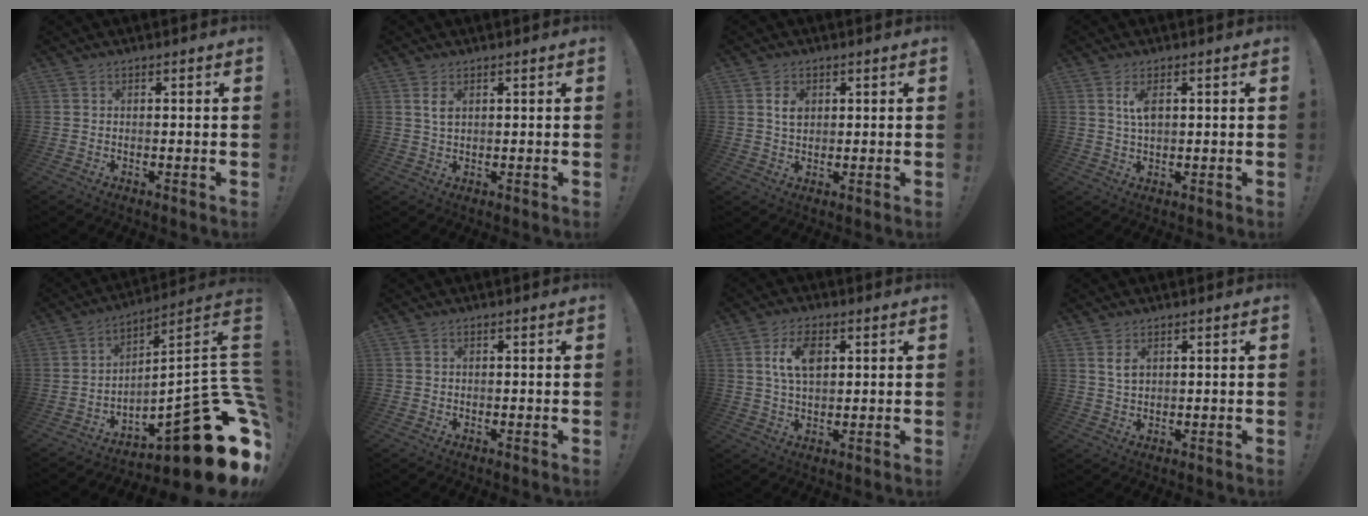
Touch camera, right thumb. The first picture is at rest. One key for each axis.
{"total": 2.9, "fx": 1.2, "fy": 1.4, "fz": 2.2, "tx": -0.034, "ty": -0.003, "tz": 0.017}
{"total": 4.2, "fx": 1.2, "fy": 3.2, "fz": 2.5, "tx": -0.033, "ty": -0.001, "tz": 0.019}
{"total": 4.3, "fx": 1.5, "fy": 1.8, "fz": 3.6, "tx": -0.059, "ty": -0.003, "tz": 0.021}
{"total": 23.0, "fx": -10.0, "fy": 5.2, "fz": 20.0, "tx": -0.241, "ty": 0.010, "tz": -0.153}
{"total": 0.5, "fx": -0.4, "fy": 0.3, "fz": -0.1, "tx": 0.003, "ty": 0.002, "tz": -0.008}
{"total": 8.5, "fx": 2.3, "fy": 4.9, "fz": 6.6, "tx": -0.116, "ty": 0.003, "tz": 0.040}
{"total": 3.1, "fx": 1.3, "fy": 1.7, "fz": 2.2, "tx": -0.033, "ty": -0.003, "tz": 0.022}